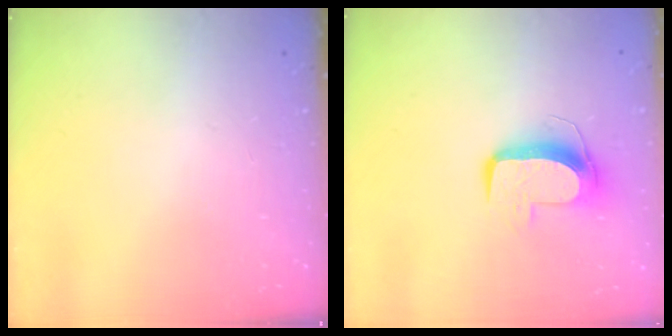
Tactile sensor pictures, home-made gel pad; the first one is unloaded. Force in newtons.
{"total": 10.3, "press": 10.3, "slide": 0.2}